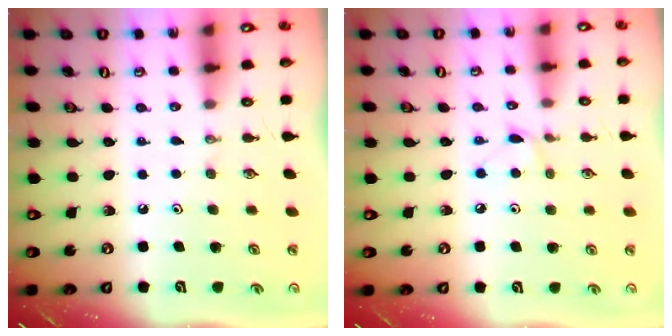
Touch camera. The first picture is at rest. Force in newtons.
{"total": 4.8, "press": 4.7, "slide": 0.6}